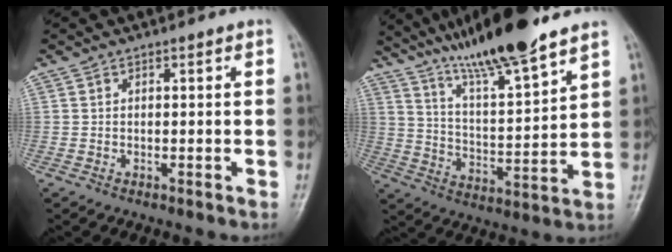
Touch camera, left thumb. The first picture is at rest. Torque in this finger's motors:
{"motor_torque": [1.38, -0.86, 1.42, -1.35, 0.12]}